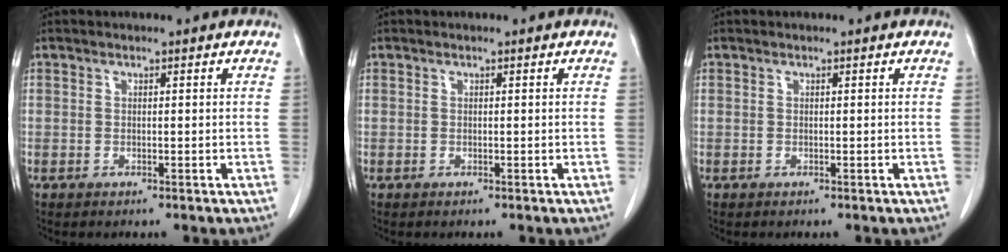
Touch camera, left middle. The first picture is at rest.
{"total": 0.0}
{"total": 0.0}